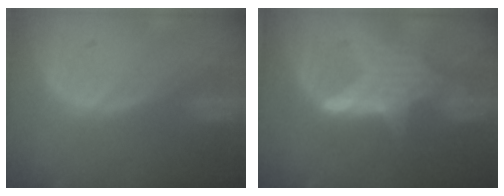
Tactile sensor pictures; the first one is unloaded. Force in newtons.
{"total": 6.2, "press": 6.1, "slide": 1.3}